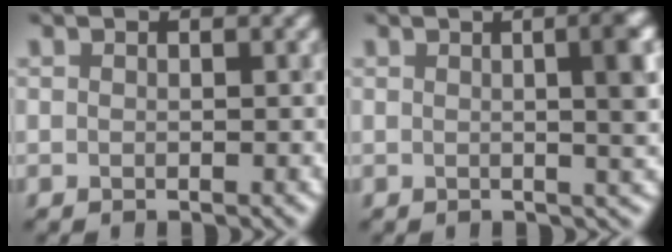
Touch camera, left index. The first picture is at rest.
{"total": 5.4, "force": [0.5, 1.6, 5.1], "torque": [-0.044, 0.010, 0.001]}